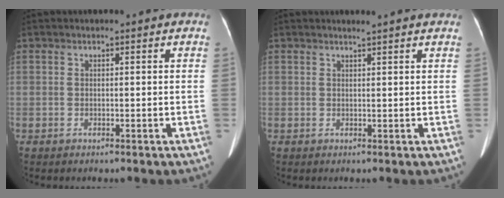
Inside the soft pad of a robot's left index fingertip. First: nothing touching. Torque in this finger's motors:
{"motor_torque": [-0.18, -0.18, 0.02, 0.03]}